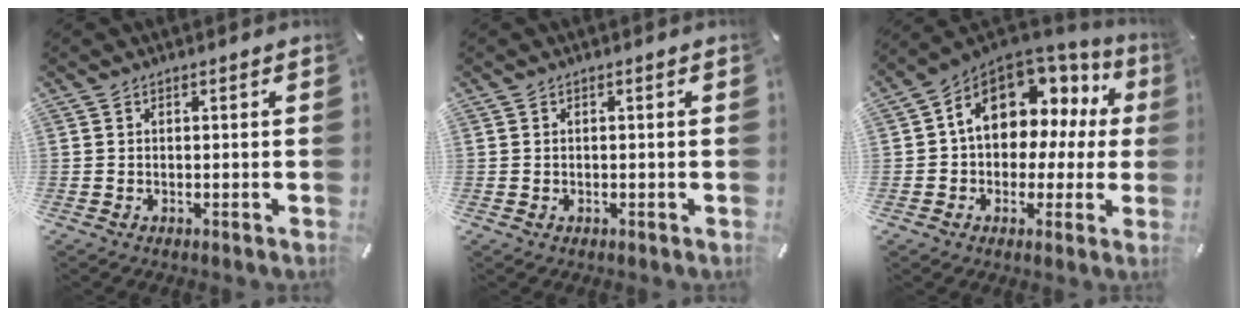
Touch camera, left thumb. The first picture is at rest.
{"total": 0.6, "force": [-0.1, 0.5, 0.3], "torque": [-0.007, 0.003, -0.002]}
{"total": 13.6, "force": [5.3, 9.5, 8.0], "torque": [-0.130, -0.032, 0.096]}